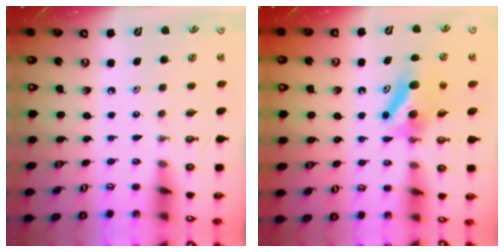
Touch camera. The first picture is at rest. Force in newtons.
{"total": 8.0, "press": 5.9, "slide": 5.4}